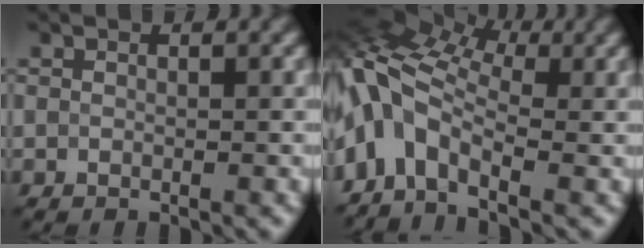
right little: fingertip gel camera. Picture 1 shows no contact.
{"total": 8.2, "force": [-0.7, 5.2, 6.2], "torque": [-0.126, 0.007, -0.035]}